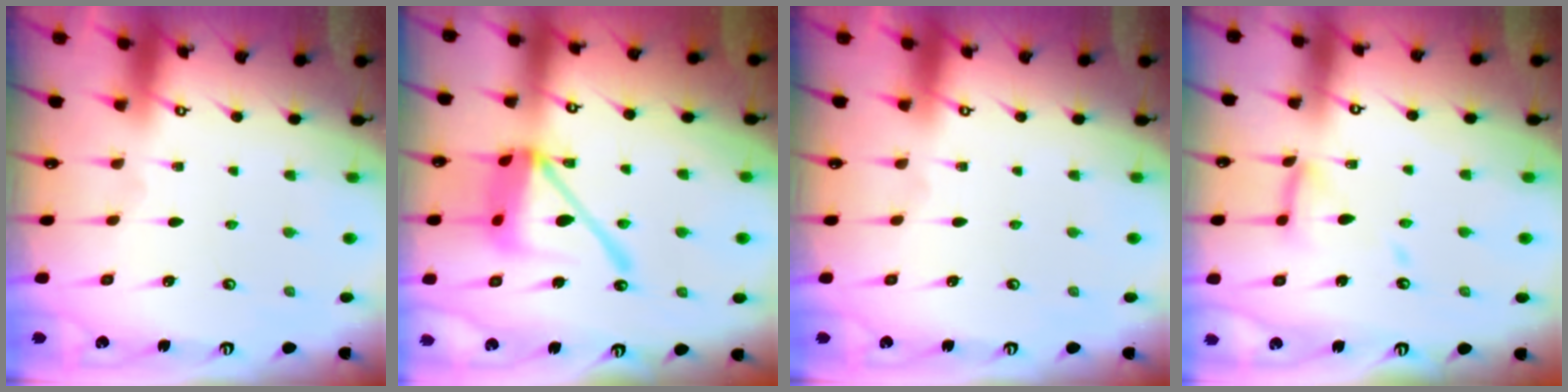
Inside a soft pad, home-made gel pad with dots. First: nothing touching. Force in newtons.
{"total": 16.9, "press": 16.8, "slide": 1.7}
{"total": 0.0}
{"total": 11.6, "press": 11.6, "slide": 1.1}